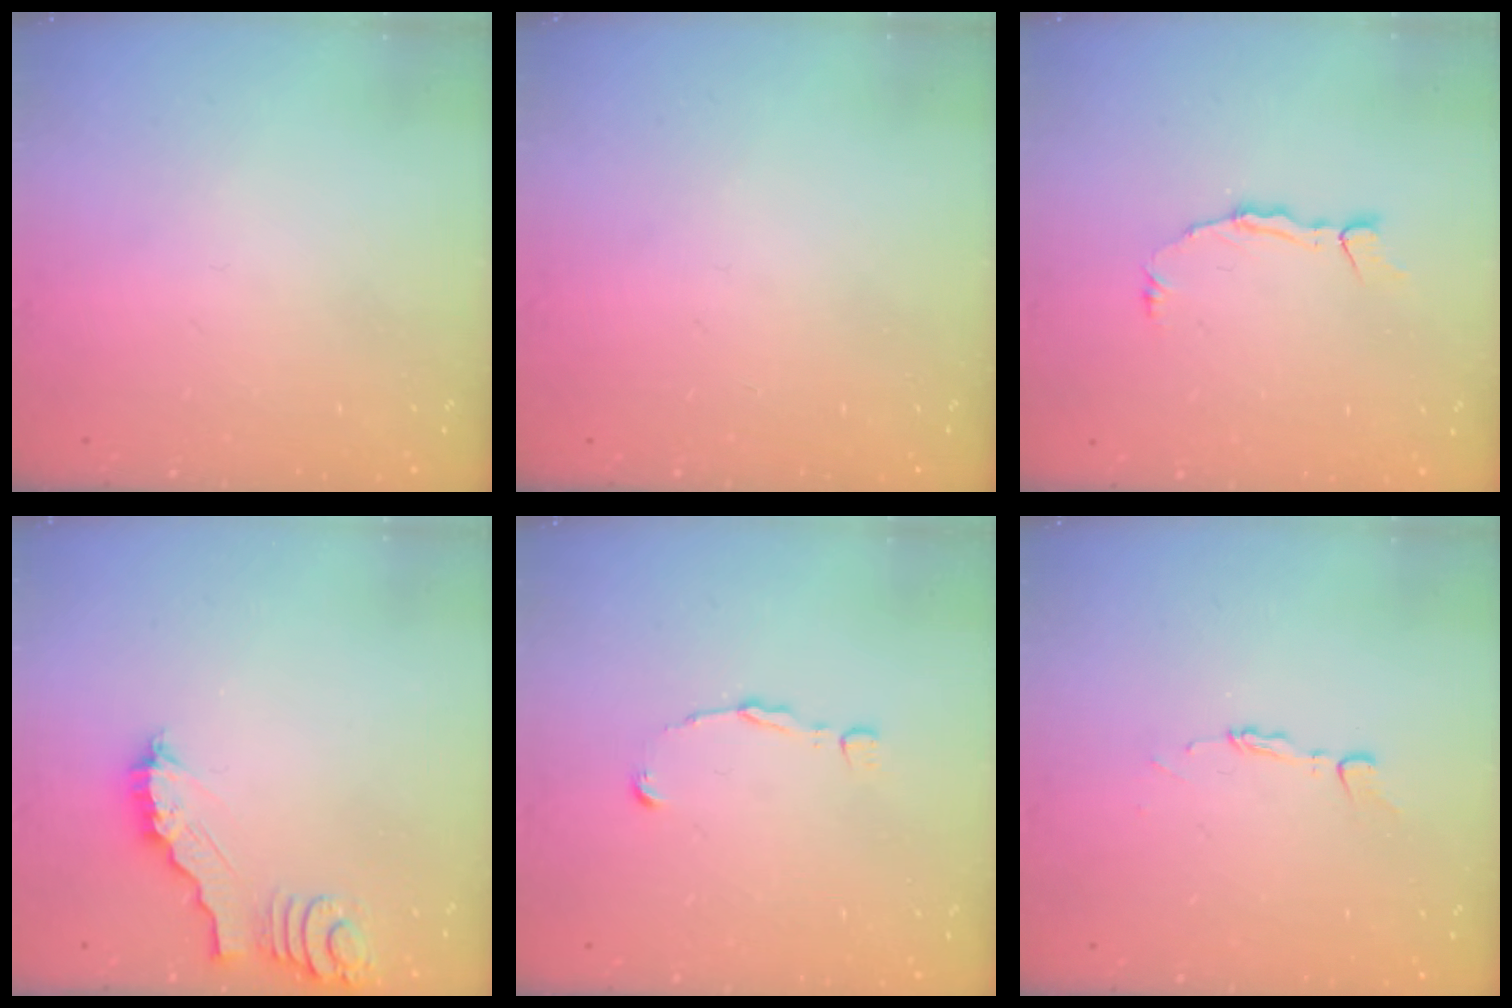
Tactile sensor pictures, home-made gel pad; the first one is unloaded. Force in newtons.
{"total": 0.0}
{"total": 3.5, "press": 3.4, "slide": 0.3}
{"total": 3.0, "press": 3.0, "slide": 0.2}
{"total": 1.2, "press": 1.2, "slide": 0.1}
{"total": 2.9, "press": 2.9, "slide": 0.2}